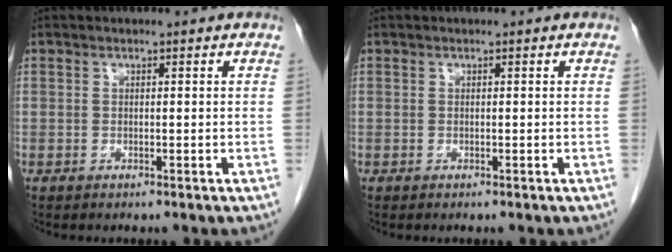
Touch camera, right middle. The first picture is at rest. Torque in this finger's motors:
{"motor_torque": [0.10, 0.09, 0.01, -0.01]}